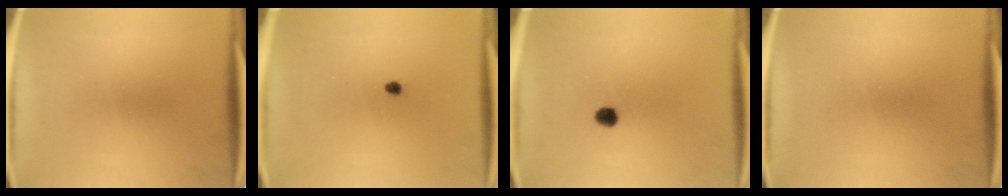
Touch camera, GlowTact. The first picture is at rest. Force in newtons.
{"total": 1.0}
{"total": 2.5}
{"total": 0.0}